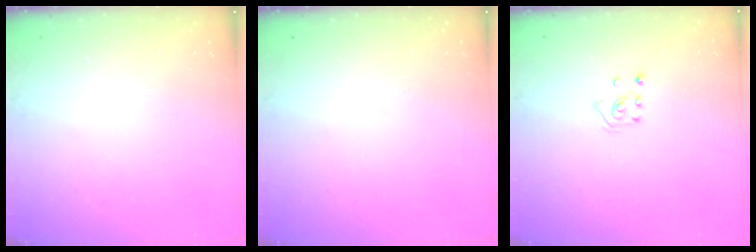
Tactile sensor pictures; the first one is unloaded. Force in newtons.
{"total": 0.0}
{"total": 2.2, "press": 2.2, "slide": 0.3}